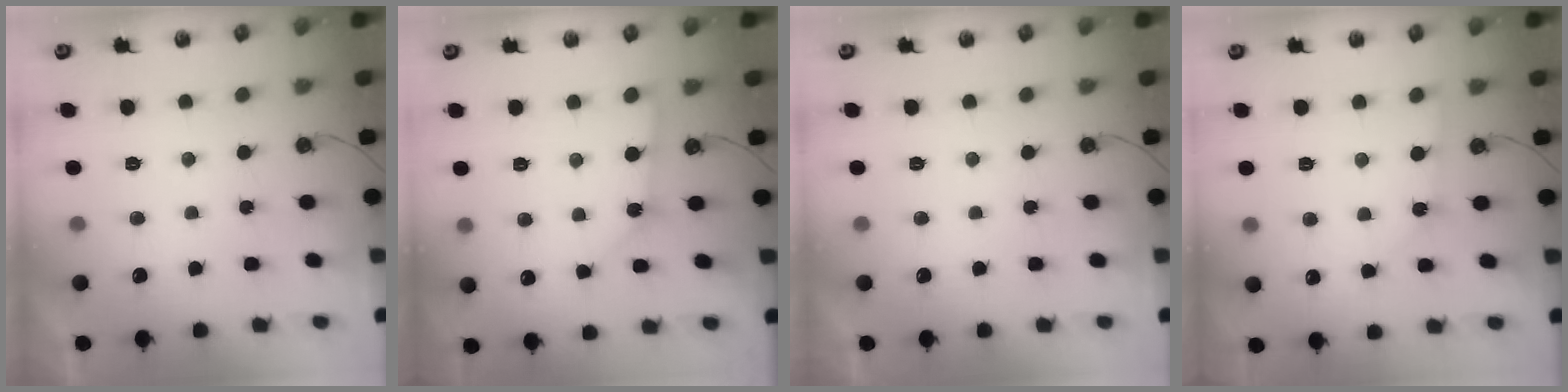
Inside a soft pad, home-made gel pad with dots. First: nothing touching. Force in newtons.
{"total": 2.9, "press": 2.9, "slide": 0.2}
{"total": 0.0}
{"total": 3.9, "press": 3.9, "slide": 0.5}